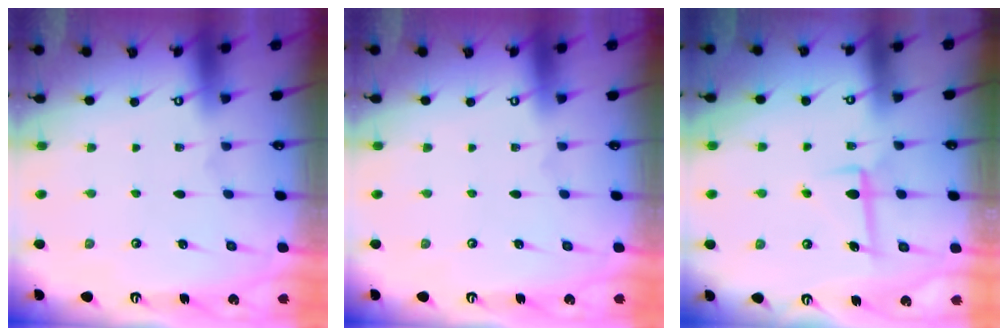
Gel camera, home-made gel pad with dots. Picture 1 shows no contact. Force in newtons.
{"total": 0.0}
{"total": 6.4, "press": 6.2, "slide": 1.8}